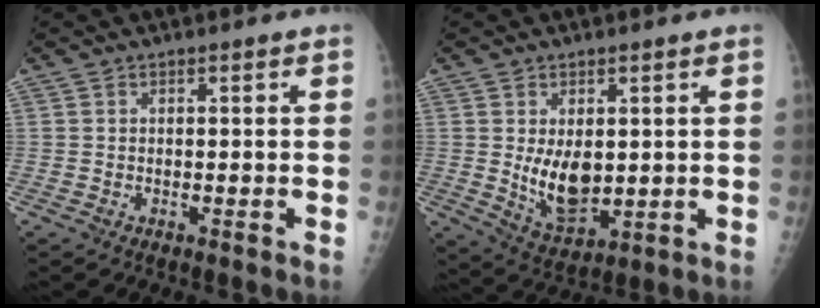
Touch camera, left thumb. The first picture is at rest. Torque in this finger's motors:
{"motor_torque": [0.70, 0.67, 0.61, 0.15, 0.07]}